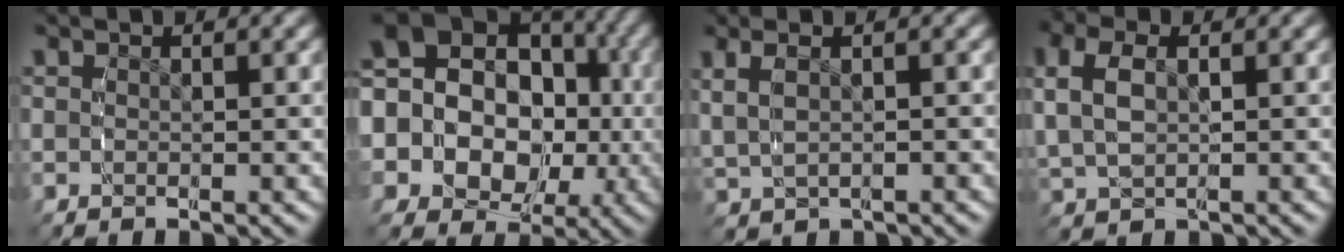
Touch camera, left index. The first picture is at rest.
{"total": 17.9, "force": [0.0, 15.4, 9.3], "torque": [-0.224, -0.050, -0.006]}
{"total": 3.3, "force": [0.7, 2.0, 2.5], "torque": [-0.055, 0.006, 0.019]}
{"total": 4.6, "force": [1.0, 3.1, 3.3], "torque": [-0.079, -0.001, 0.025]}